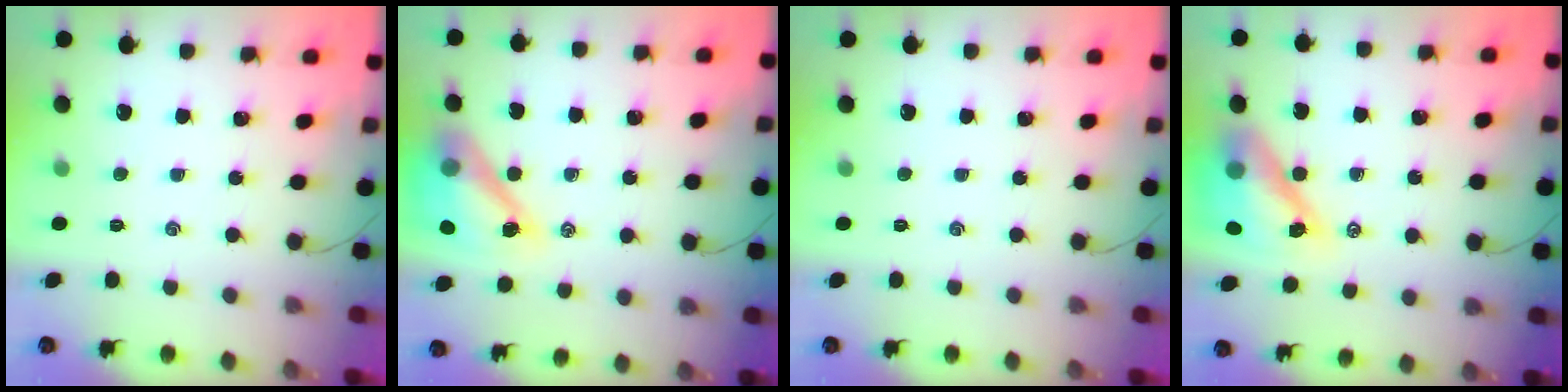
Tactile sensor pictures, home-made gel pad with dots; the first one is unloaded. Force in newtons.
{"total": 14.7, "press": 14.0, "slide": 4.3}
{"total": 0.0}
{"total": 14.8, "press": 14.3, "slide": 4.0}